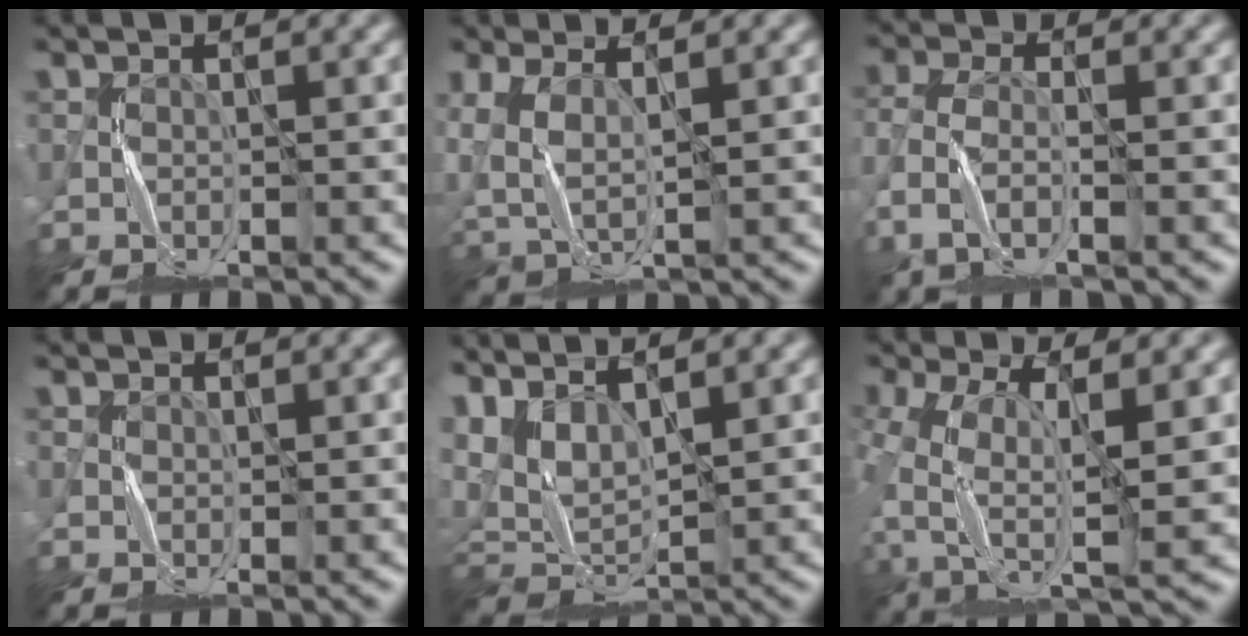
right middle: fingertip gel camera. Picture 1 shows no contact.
{"total": 4.6, "force": [1.3, 2.2, 3.8], "torque": [-0.101, -0.002, 0.032]}
{"total": 3.6, "force": [-2.0, 1.6, 2.6], "torque": [-0.077, -0.005, -0.047]}
{"total": 0.5, "force": [-0.1, 0.5, 0.2], "torque": [0.000, -0.002, -0.001]}
{"total": 4.9, "force": [2.1, 2.7, 3.5], "torque": [-0.083, -0.001, 0.045]}
{"total": 8.1, "force": [-1.7, 4.1, 6.7], "torque": [-0.153, -0.007, -0.036]}